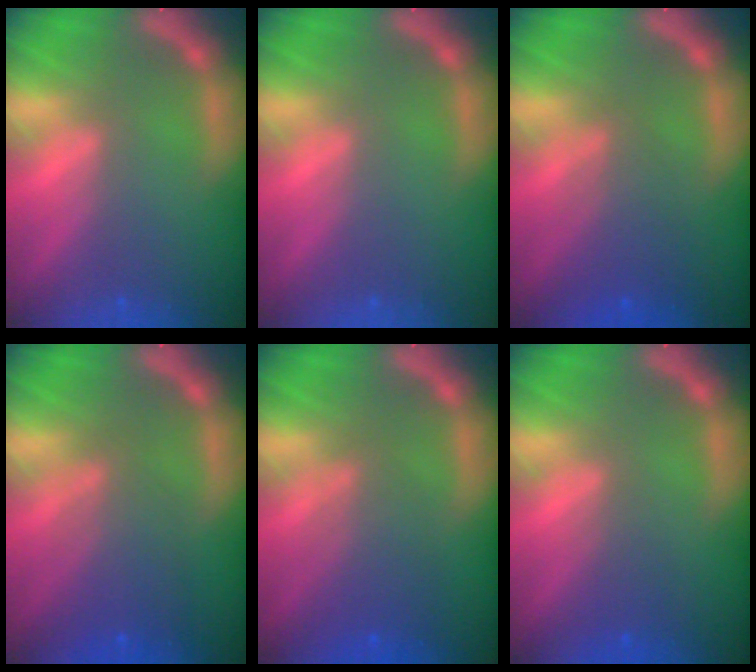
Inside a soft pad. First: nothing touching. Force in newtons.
{"total": 0.0}
{"total": 4.0}
{"total": 5.0}
{"total": 4.6}
{"total": 2.0}